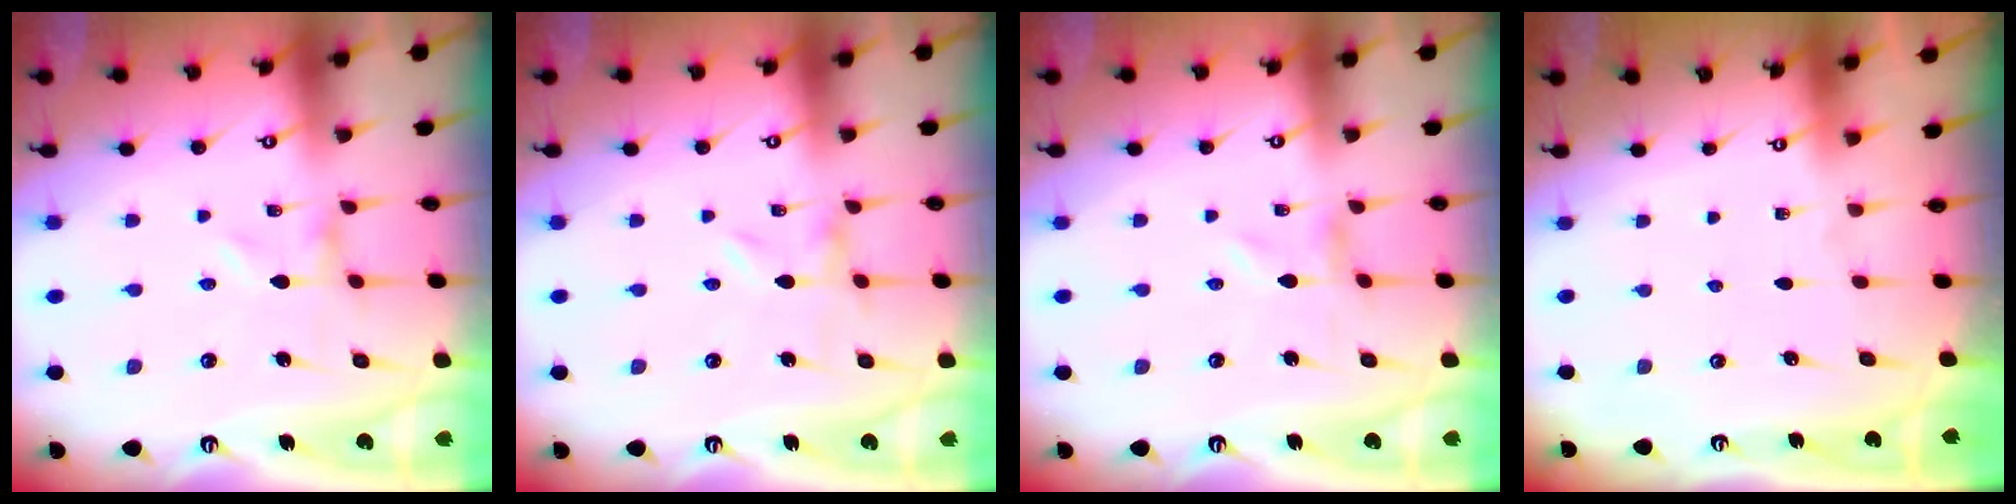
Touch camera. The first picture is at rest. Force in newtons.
{"total": 0.0}
{"total": 0.0}
{"total": 0.0}